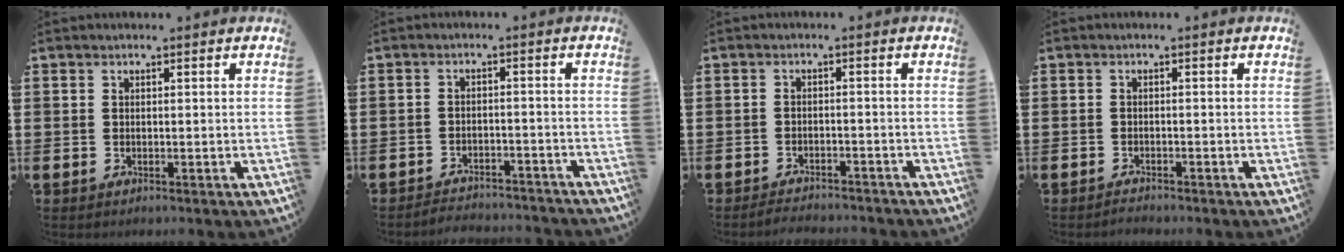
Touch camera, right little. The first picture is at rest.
{"total": 2.6, "force": [-2.6, 0.0, -0.3], "torque": [-0.003, 0.004, -0.057]}
{"total": 2.0, "force": [-2.0, 0.0, 0.0], "torque": [-0.005, 0.003, -0.041]}
{"total": 0.8, "force": [-0.8, 0.0, 0.0], "torque": [-0.002, -0.002, -0.017]}